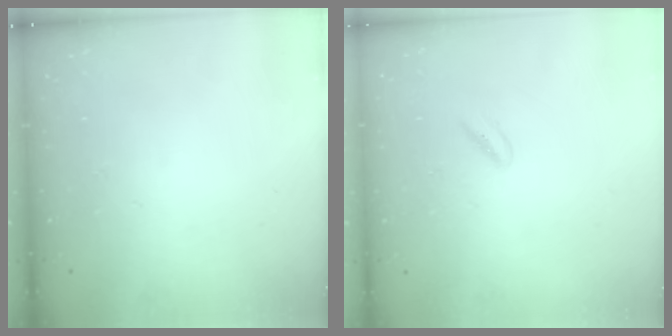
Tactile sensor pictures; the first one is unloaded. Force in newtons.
{"total": 2.7, "press": 2.5, "slide": 0.9}